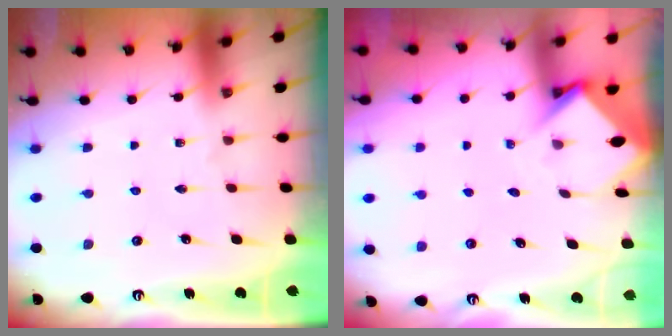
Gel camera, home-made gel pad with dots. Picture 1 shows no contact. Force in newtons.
{"total": 3.4, "press": 3.3, "slide": 0.3}